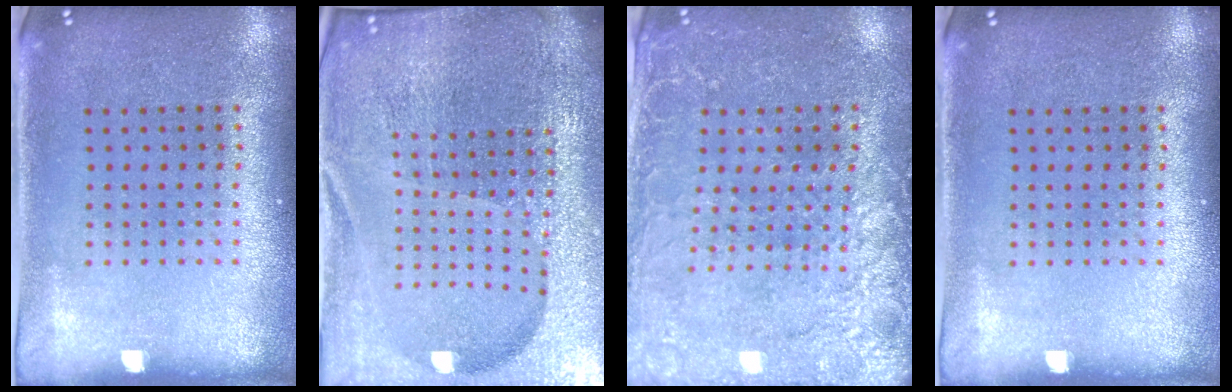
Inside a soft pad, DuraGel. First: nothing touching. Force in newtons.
{"total": 6.7, "press": 5.8, "slide": 3.3}
{"total": 2.9, "press": 2.8, "slide": 0.7}
{"total": 0.0}